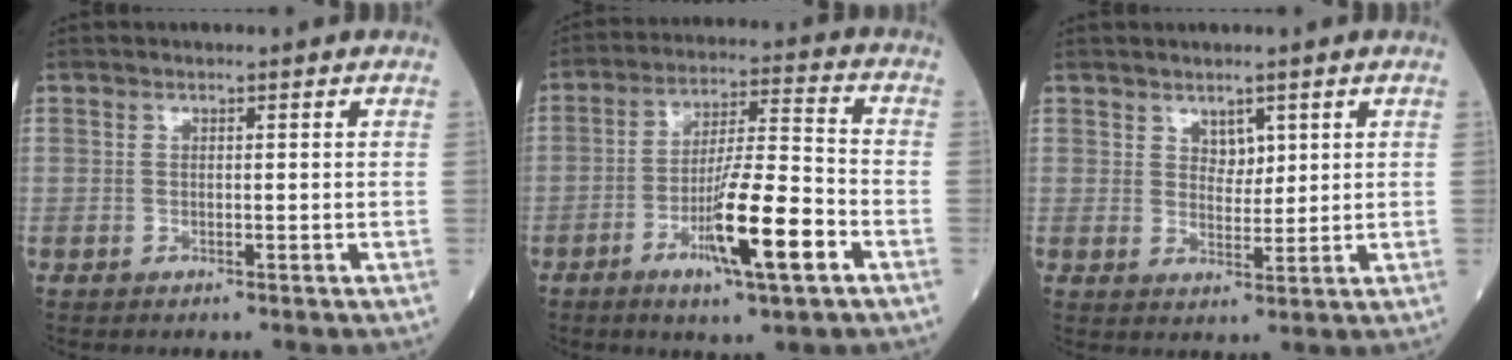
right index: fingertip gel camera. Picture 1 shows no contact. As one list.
[{"total": 12.5, "force": [-5.3, 0.9, 11.3], "torque": [-0.199, -0.010, -0.089]}, {"total": 2.8, "force": [1.6, 1.6, 1.6], "torque": [-0.024, -0.001, 0.034]}]